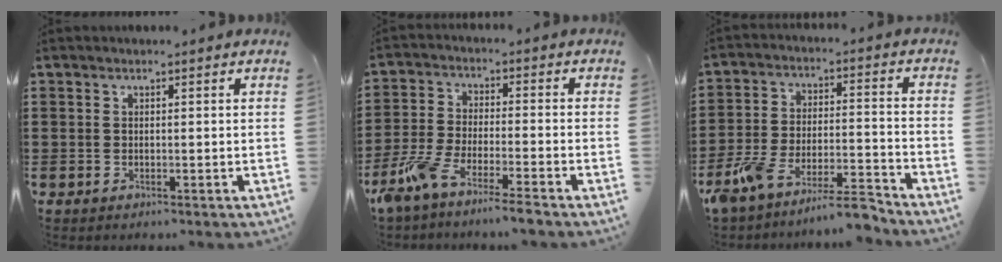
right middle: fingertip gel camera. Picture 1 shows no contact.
{"total": 6.6, "force": [-5.8, -0.2, 3.1], "torque": [-0.083, -0.018, -0.116]}
{"total": 8.8, "force": [-8.3, 0.2, 3.0], "torque": [-0.061, 0.007, -0.163]}